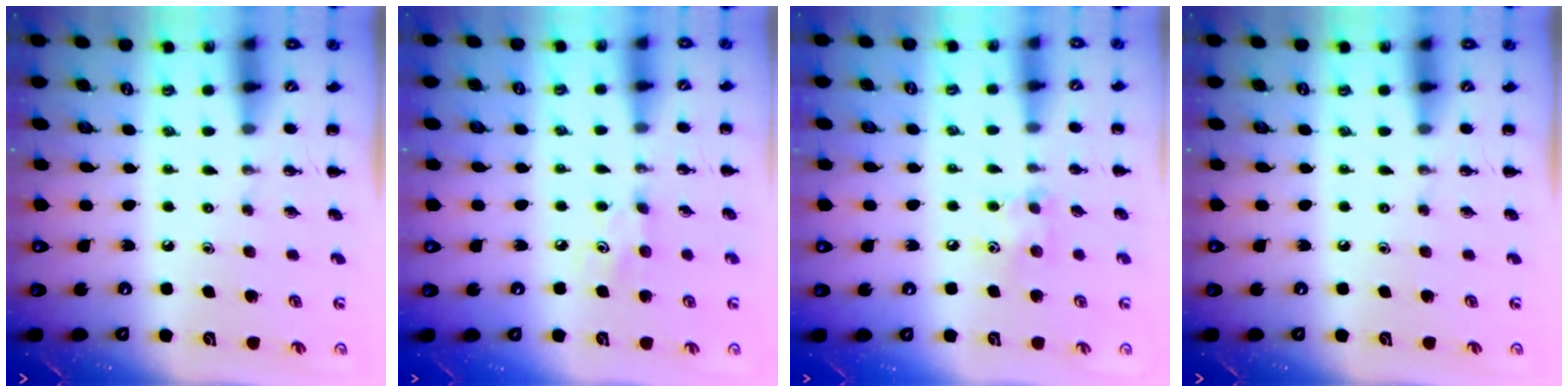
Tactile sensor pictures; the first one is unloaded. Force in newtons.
{"total": 3.7, "press": 3.6, "slide": 0.9}
{"total": 7.6, "press": 7.5, "slide": 1.4}
{"total": 0.0}